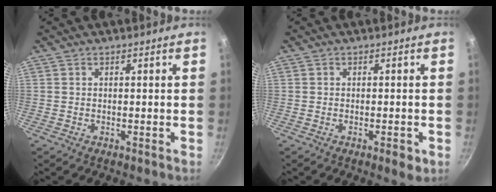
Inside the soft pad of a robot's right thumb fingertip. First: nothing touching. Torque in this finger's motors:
{"motor_torque": [-0.17, 0.10, -0.31, 0.15, -0.01]}